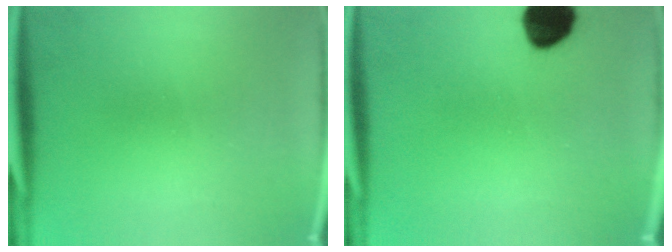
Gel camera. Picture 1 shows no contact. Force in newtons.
{"total": 10.1}